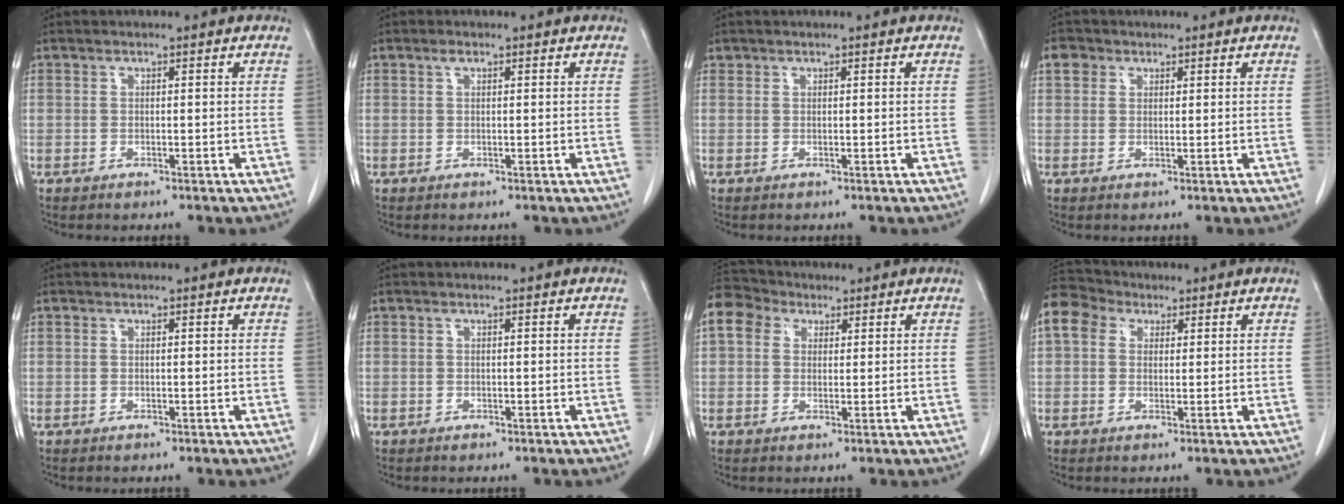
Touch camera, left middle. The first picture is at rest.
{"total": 0.7, "force": [0.4, 0.2, 0.5], "torque": [-0.013, 0.003, 0.008]}
{"total": 0.0}
{"total": 2.3, "force": [1.3, 1.9, 0.5], "torque": [-0.006, 0.007, 0.019]}
{"total": 0.0}
{"total": 0.0}
{"total": 7.3, "force": [3.6, 5.6, 3.0], "torque": [-0.070, 0.038, 0.070]}
{"total": 7.1, "force": [3.4, 5.3, 3.2], "torque": [-0.077, 0.038, 0.066]}